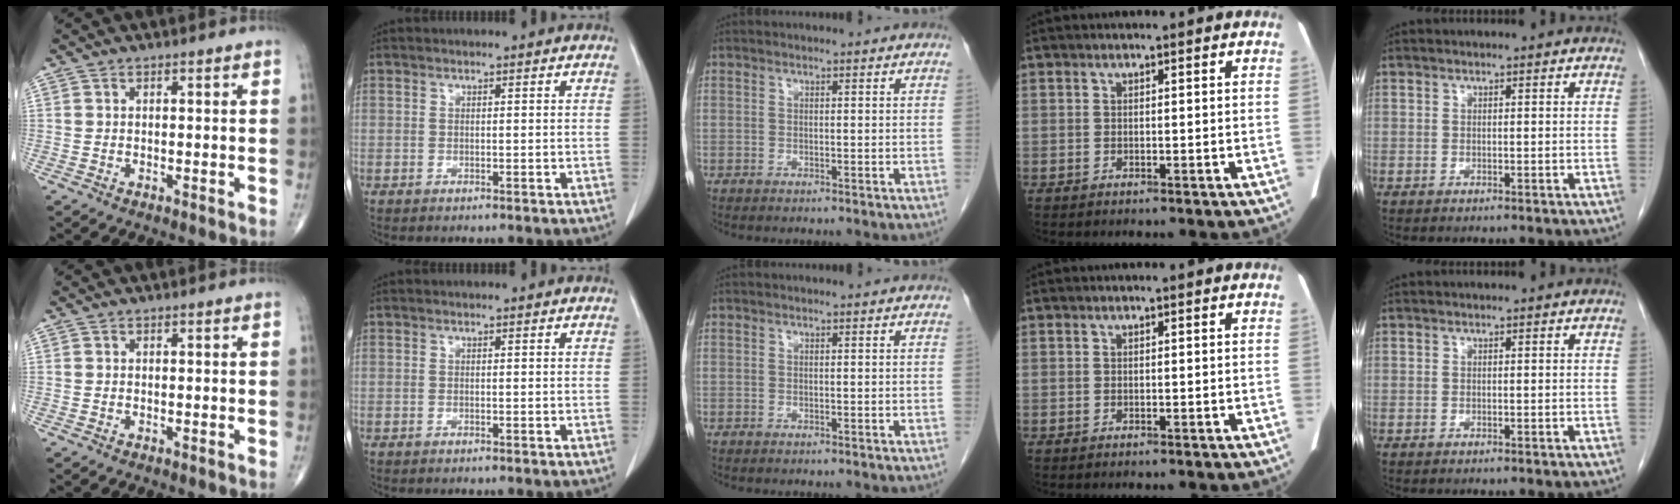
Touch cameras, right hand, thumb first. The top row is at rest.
{}